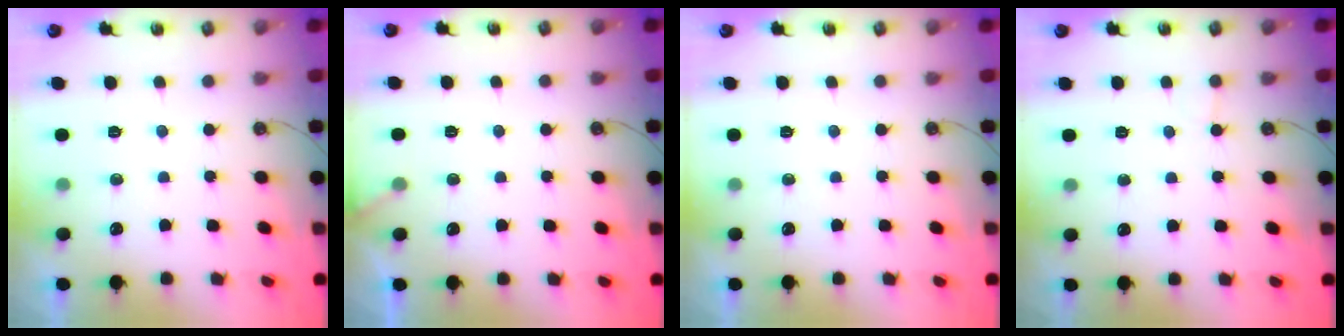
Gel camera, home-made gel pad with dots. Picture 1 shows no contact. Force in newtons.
{"total": 2.5, "press": 2.5, "slide": 0.2}
{"total": 0.0}
{"total": 2.9, "press": 2.9, "slide": 0.2}